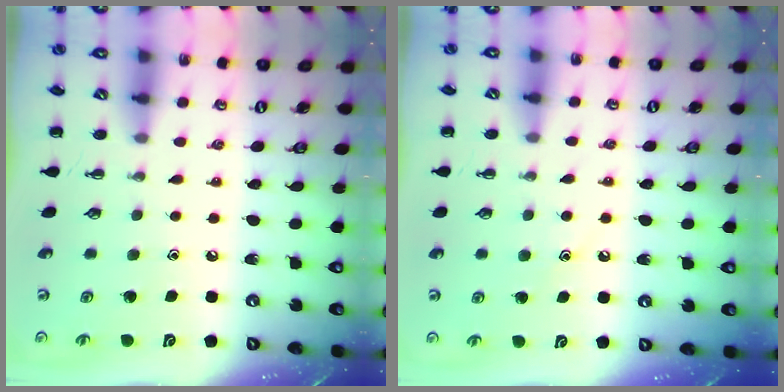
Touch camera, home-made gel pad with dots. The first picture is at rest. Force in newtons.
{"total": 7.4, "press": 7.3, "slide": 0.9}